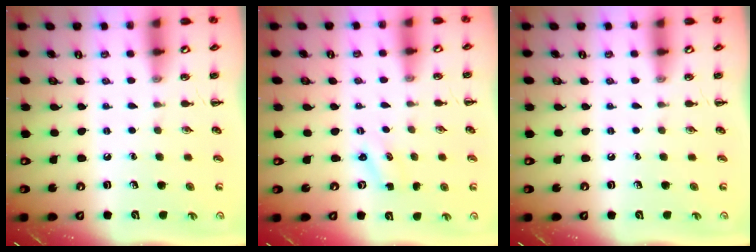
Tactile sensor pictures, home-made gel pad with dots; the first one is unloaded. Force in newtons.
{"total": 0.9, "press": 0.8, "slide": 0.3}
{"total": 0.0}